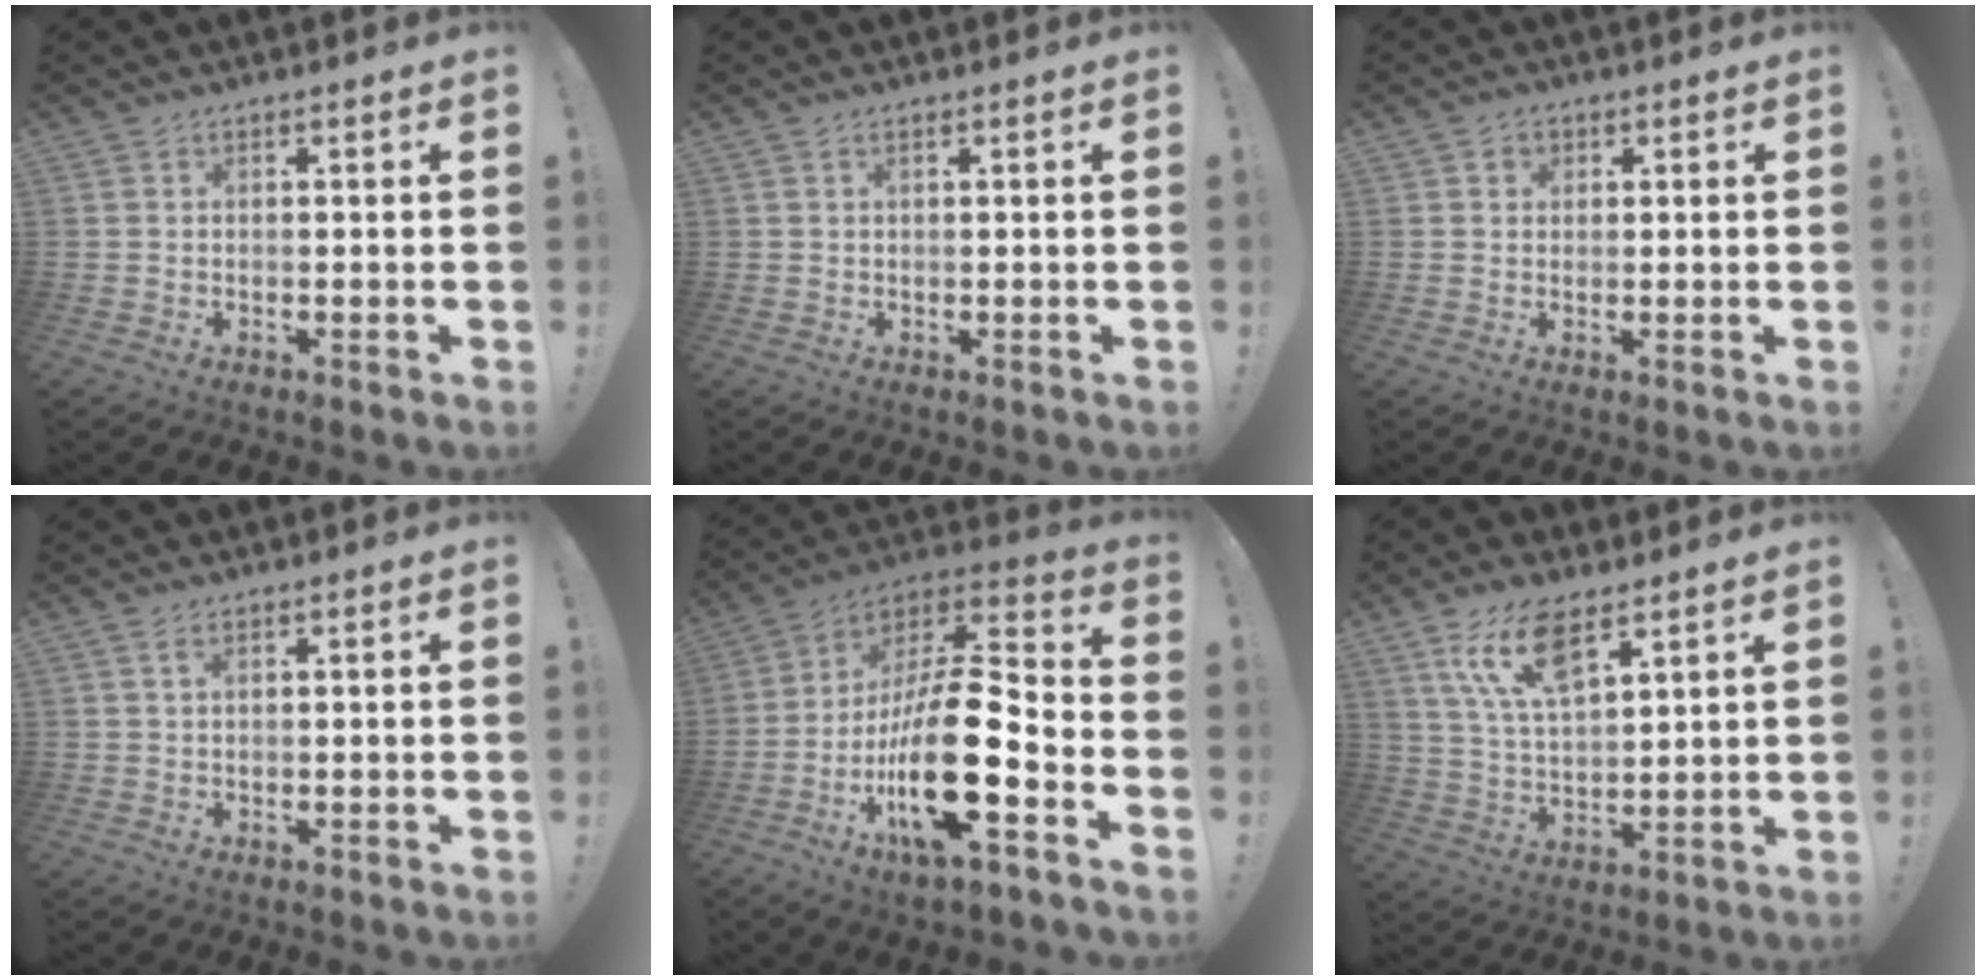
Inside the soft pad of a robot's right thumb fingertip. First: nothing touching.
{"total": 0.9, "force": [0.7, 0.2, 0.6], "torque": [-0.003, -0.003, 0.012]}
{"total": 2.2, "force": [1.1, 1.7, 0.6], "torque": [0.002, -0.005, 0.018]}
{"total": 1.8, "force": [0.9, 0.8, 1.3], "torque": [-0.020, -0.001, 0.015]}
{"total": 23.7, "force": [-8.1, 6.8, 21.2], "torque": [-0.407, 0.027, -0.139]}
{"total": 13.0, "force": [8.1, 4.9, 8.9], "torque": [-0.171, -0.023, 0.148]}